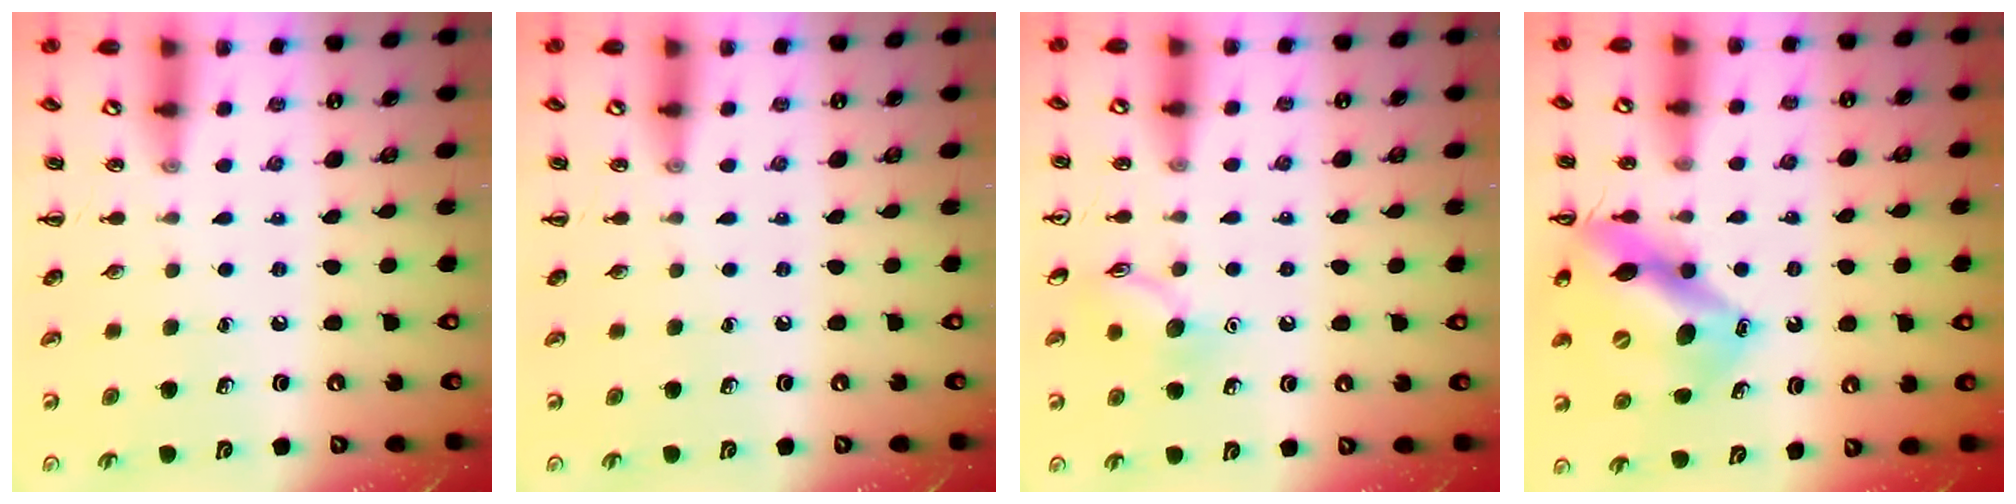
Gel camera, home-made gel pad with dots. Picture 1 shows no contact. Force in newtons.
{"total": 0.0}
{"total": 9.2, "press": 9.2, "slide": 0.4}
{"total": 15.1, "press": 14.4, "slide": 4.5}